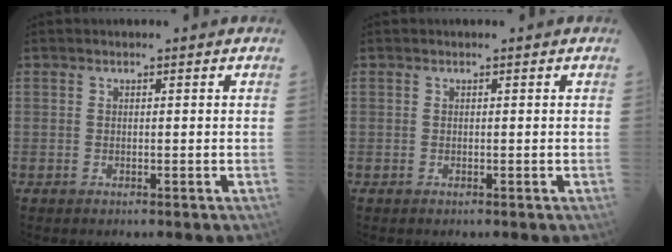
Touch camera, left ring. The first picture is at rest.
{"total": 0.0}